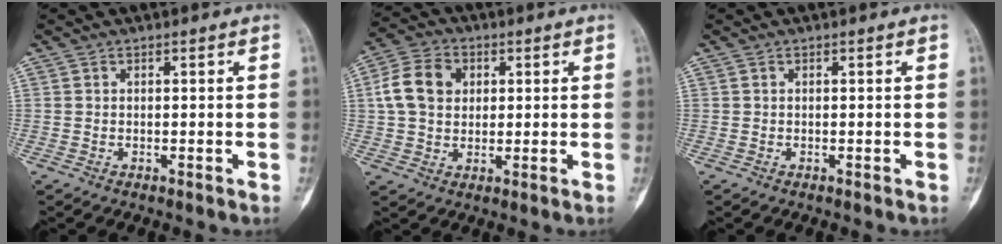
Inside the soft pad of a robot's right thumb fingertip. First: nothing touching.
{"total": 9.5, "force": [1.8, 7.4, 5.7], "torque": [-0.092, 0.010, 0.027]}
{"total": 0.0}